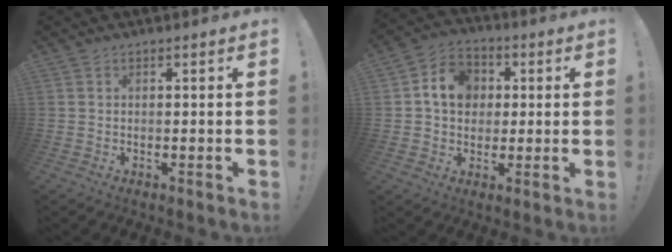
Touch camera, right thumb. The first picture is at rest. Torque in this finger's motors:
{"motor_torque": [1.16, 1.79, 1.09, -0.17, 0.11]}